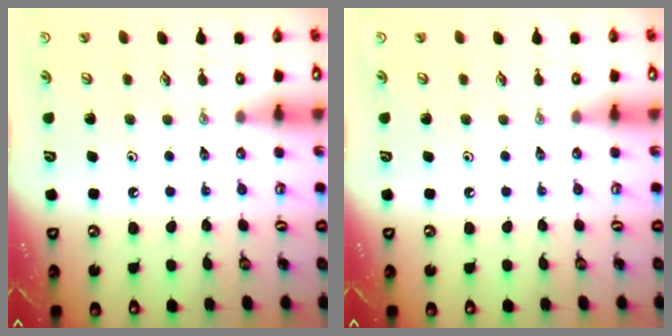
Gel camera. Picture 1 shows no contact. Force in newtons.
{"total": 0.0}